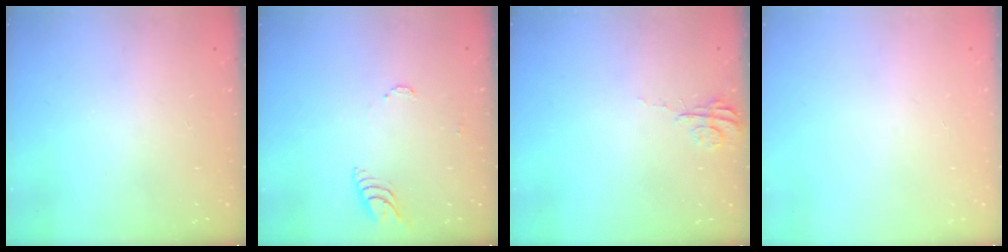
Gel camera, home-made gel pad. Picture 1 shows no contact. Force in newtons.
{"total": 7.2, "press": 7.2, "slide": 0.6}
{"total": 3.8, "press": 3.8, "slide": 0.3}
{"total": 0.0}